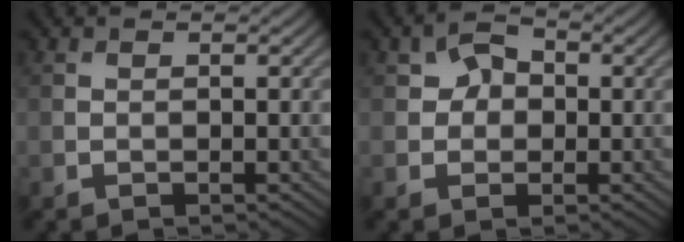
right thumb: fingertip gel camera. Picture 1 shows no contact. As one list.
[{"total": 3.5, "force": [0.3, 2.9, 1.8], "torque": [-0.028, 0.005, -0.004]}]